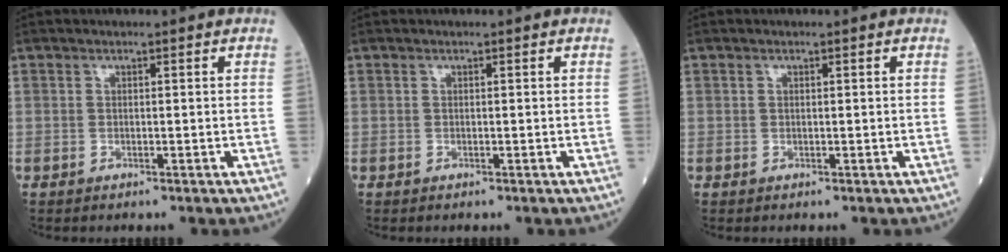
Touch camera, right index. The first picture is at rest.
{"total": 0.0}
{"total": 0.0}